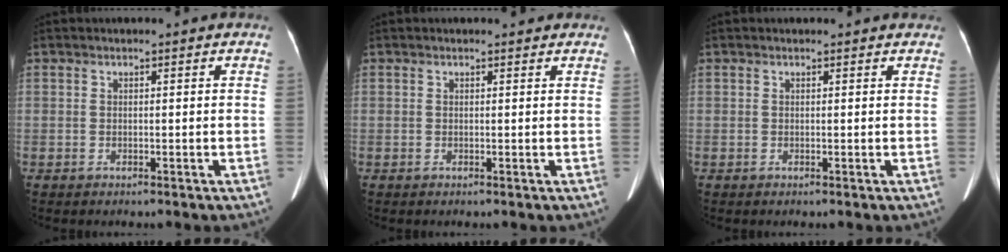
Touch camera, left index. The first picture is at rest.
{"total": 1.8, "force": [1.7, 0.5, 0.5], "torque": [-0.011, 0.007, 0.016]}
{"total": 3.3, "force": [3.1, 1.0, 0.7], "torque": [-0.008, 0.014, 0.024]}